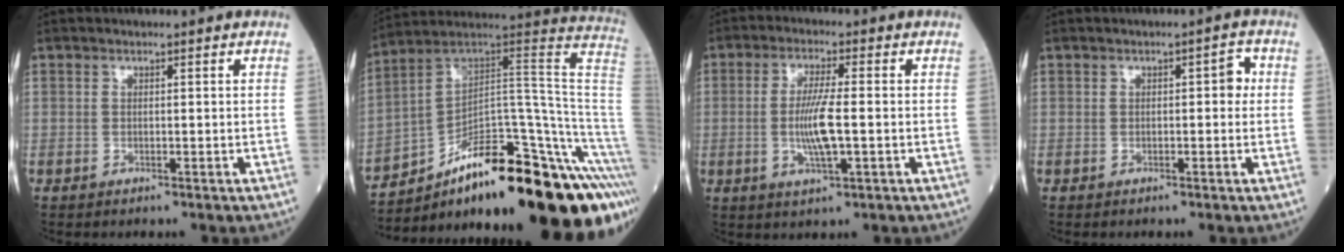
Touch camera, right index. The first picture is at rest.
{"total": 29.5, "force": [-14.9, 5.2, 24.9], "torque": [-0.240, 0.054, -0.215]}
{"total": 6.7, "force": [-0.8, 0.6, 6.6], "torque": [-0.134, -0.006, -0.014]}
{"total": 2.2, "force": [0.2, 1.0, 1.9], "torque": [-0.016, 0.009, -0.001]}